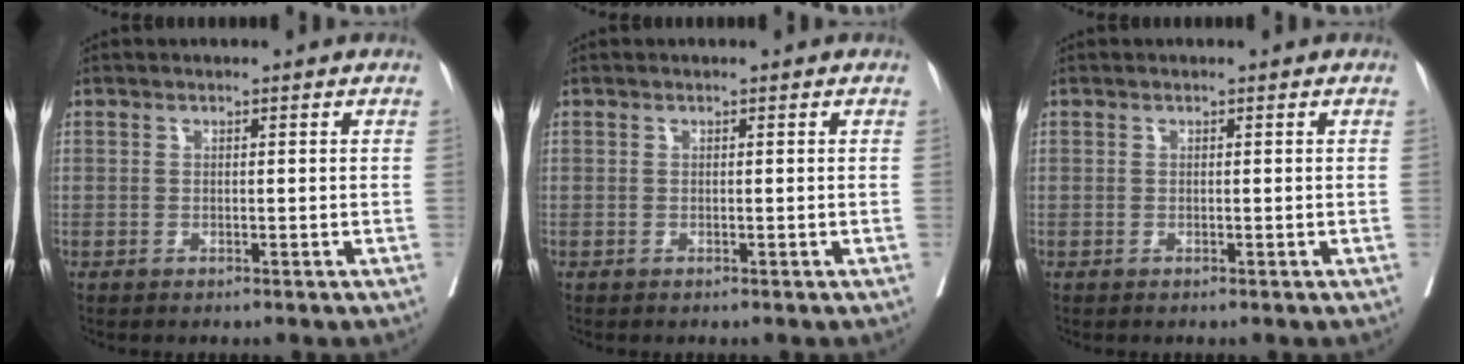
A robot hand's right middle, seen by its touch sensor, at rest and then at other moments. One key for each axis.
{"total": 0.0}
{"total": 0.0}